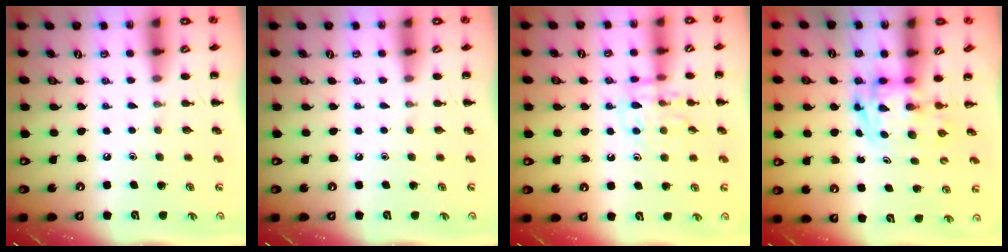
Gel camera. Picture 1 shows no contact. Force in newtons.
{"total": 0.0}
{"total": 11.4, "press": 11.4, "slide": 0.7}
{"total": 2.7, "press": 2.7, "slide": 0.5}